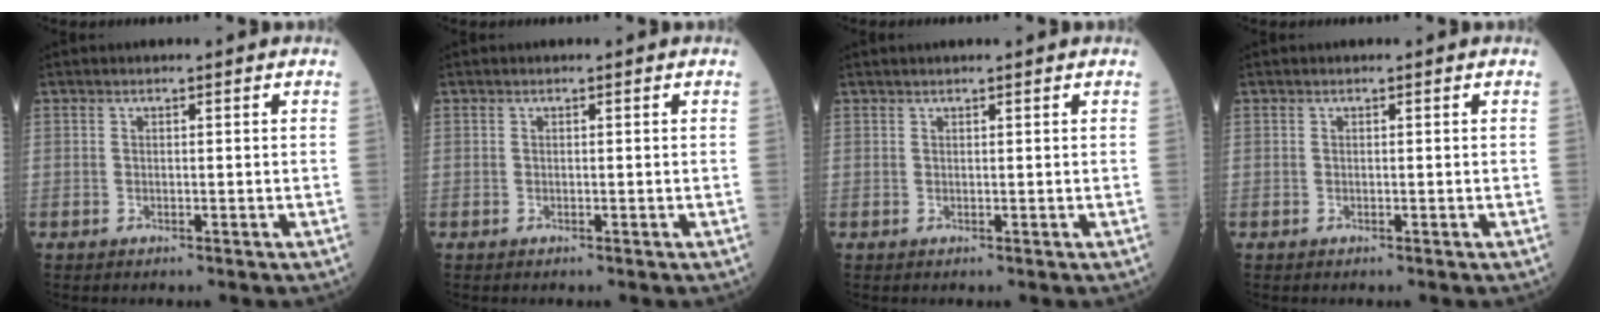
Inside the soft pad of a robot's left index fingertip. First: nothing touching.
{"total": 0.0}
{"total": 3.1, "force": [2.8, 0.1, 1.4], "torque": [-0.009, 0.027, 0.039]}
{"total": 0.0}